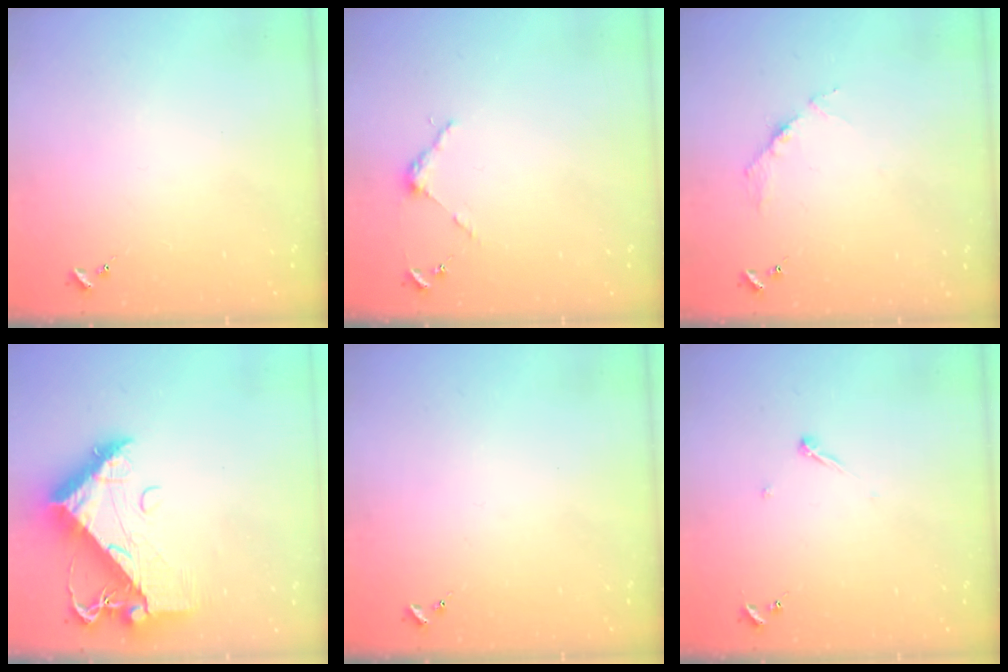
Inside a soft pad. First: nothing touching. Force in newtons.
{"total": 3.9, "press": 3.9, "slide": 0.2}
{"total": 3.6, "press": 3.6, "slide": 0.4}
{"total": 13.2, "press": 13.2, "slide": 1.4}
{"total": 0.0}
{"total": 3.2, "press": 3.2, "slide": 0.3}